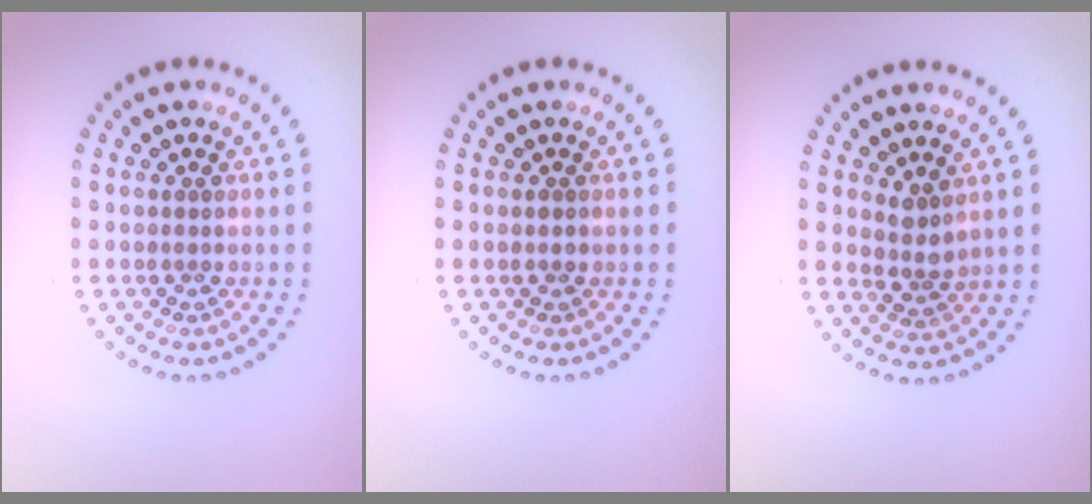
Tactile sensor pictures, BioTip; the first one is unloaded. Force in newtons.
{"total": 0.8, "press": 0.8, "slide": 0.0}
{"total": 2.0, "press": 1.5, "slide": 1.2}